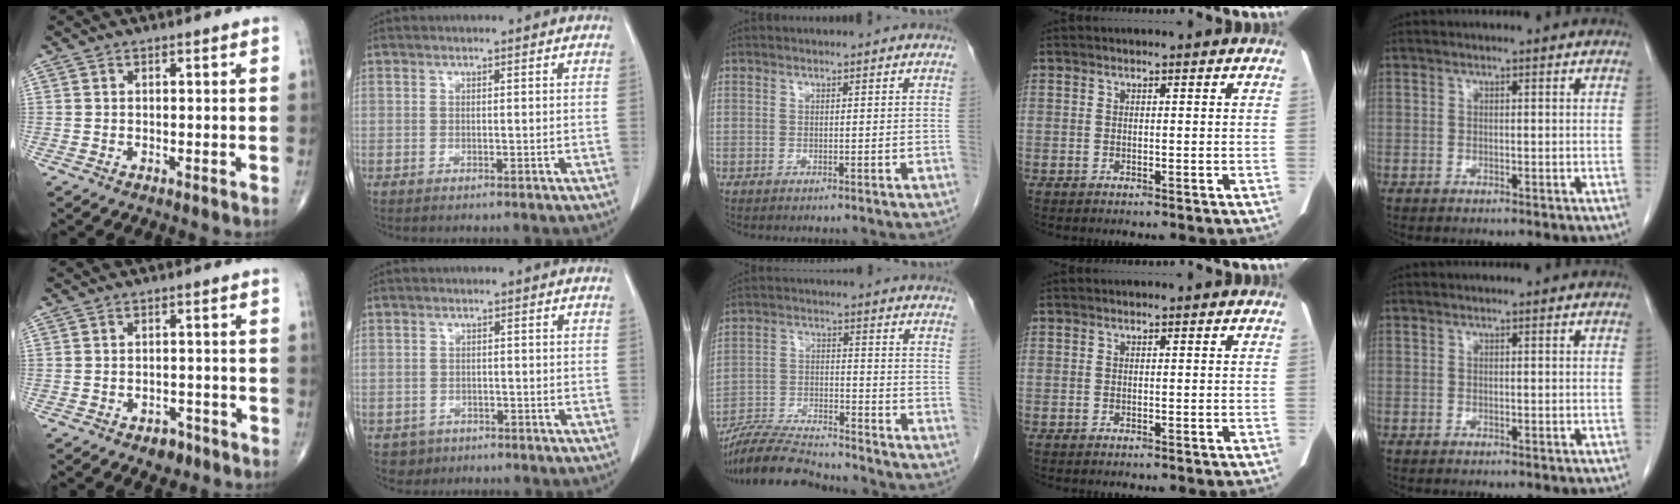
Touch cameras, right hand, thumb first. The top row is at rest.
{"thumb": {"total": 3.3, "force": [-2.1, 2.1, 1.4], "torque": [-0.009, 0.015, -0.025]}, "index": {"total": 3.0, "force": [-1.5, 2.6, 0.0], "torque": [0.002, 0.010, -0.021]}, "middle": {"total": 12.2, "force": [-11.5, 1.0, 3.9], "torque": [-0.068, -0.007, -0.200]}}